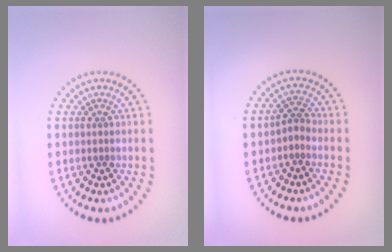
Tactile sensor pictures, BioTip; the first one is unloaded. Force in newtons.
{"total": 1.6, "press": 1.1, "slide": 1.2}